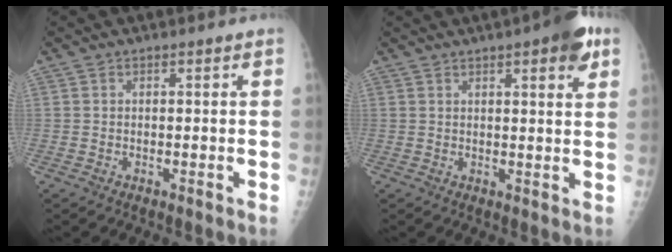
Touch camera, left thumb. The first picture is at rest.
{"total": 7.7, "force": [4.1, 2.0, 6.2], "torque": [-0.070, -0.011, 0.047]}